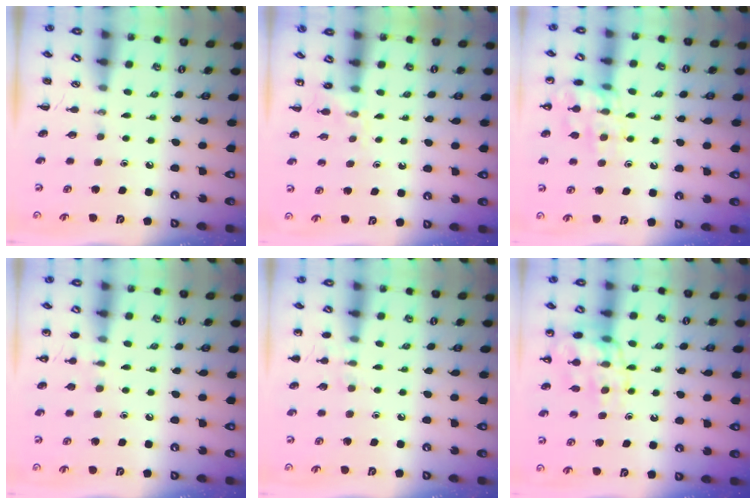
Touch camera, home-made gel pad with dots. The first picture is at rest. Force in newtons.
{"total": 5.3, "press": 5.1, "slide": 1.2}
{"total": 13.6, "press": 13.5, "slide": 1.1}
{"total": 6.4, "press": 6.1, "slide": 1.9}
{"total": 5.3, "press": 5.0, "slide": 1.8}
{"total": 16.7, "press": 16.5, "slide": 2.8}